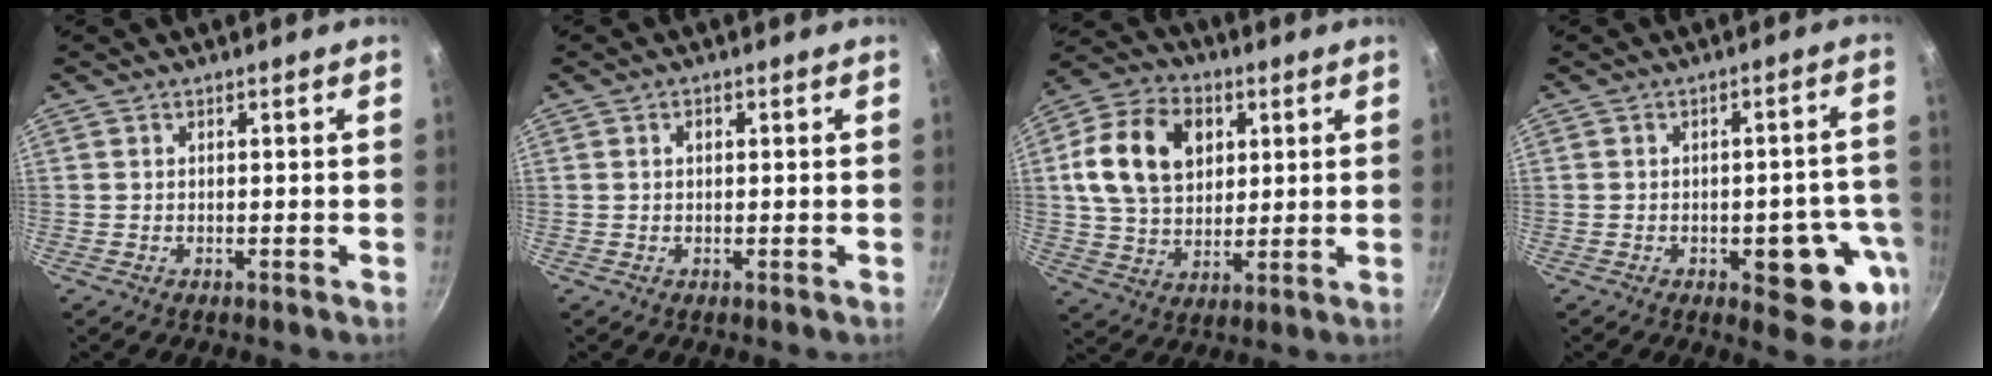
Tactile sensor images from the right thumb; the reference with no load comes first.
{"total": 1.4, "force": [0.3, 1.0, 1.0], "torque": [-0.013, 0.004, 0.003]}
{"total": 17.0, "force": [4.4, 12.3, 10.9], "torque": [-0.178, 0.001, 0.070]}
{"total": 12.0, "force": [-4.1, 5.5, 9.8], "torque": [-0.064, 0.018, -0.051]}